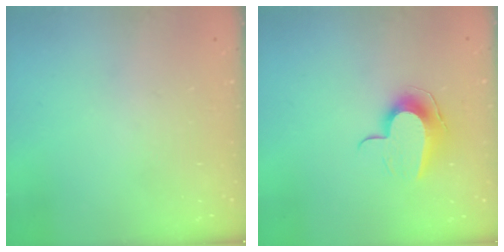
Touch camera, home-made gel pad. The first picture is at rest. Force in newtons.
{"total": 10.0, "press": 10.0, "slide": 1.2}